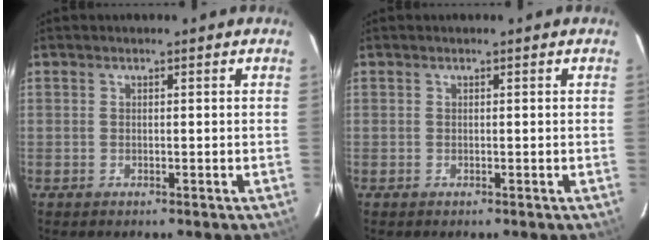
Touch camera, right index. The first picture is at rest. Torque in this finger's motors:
{"motor_torque": [2.14, 0.00, -0.01, 0.00]}